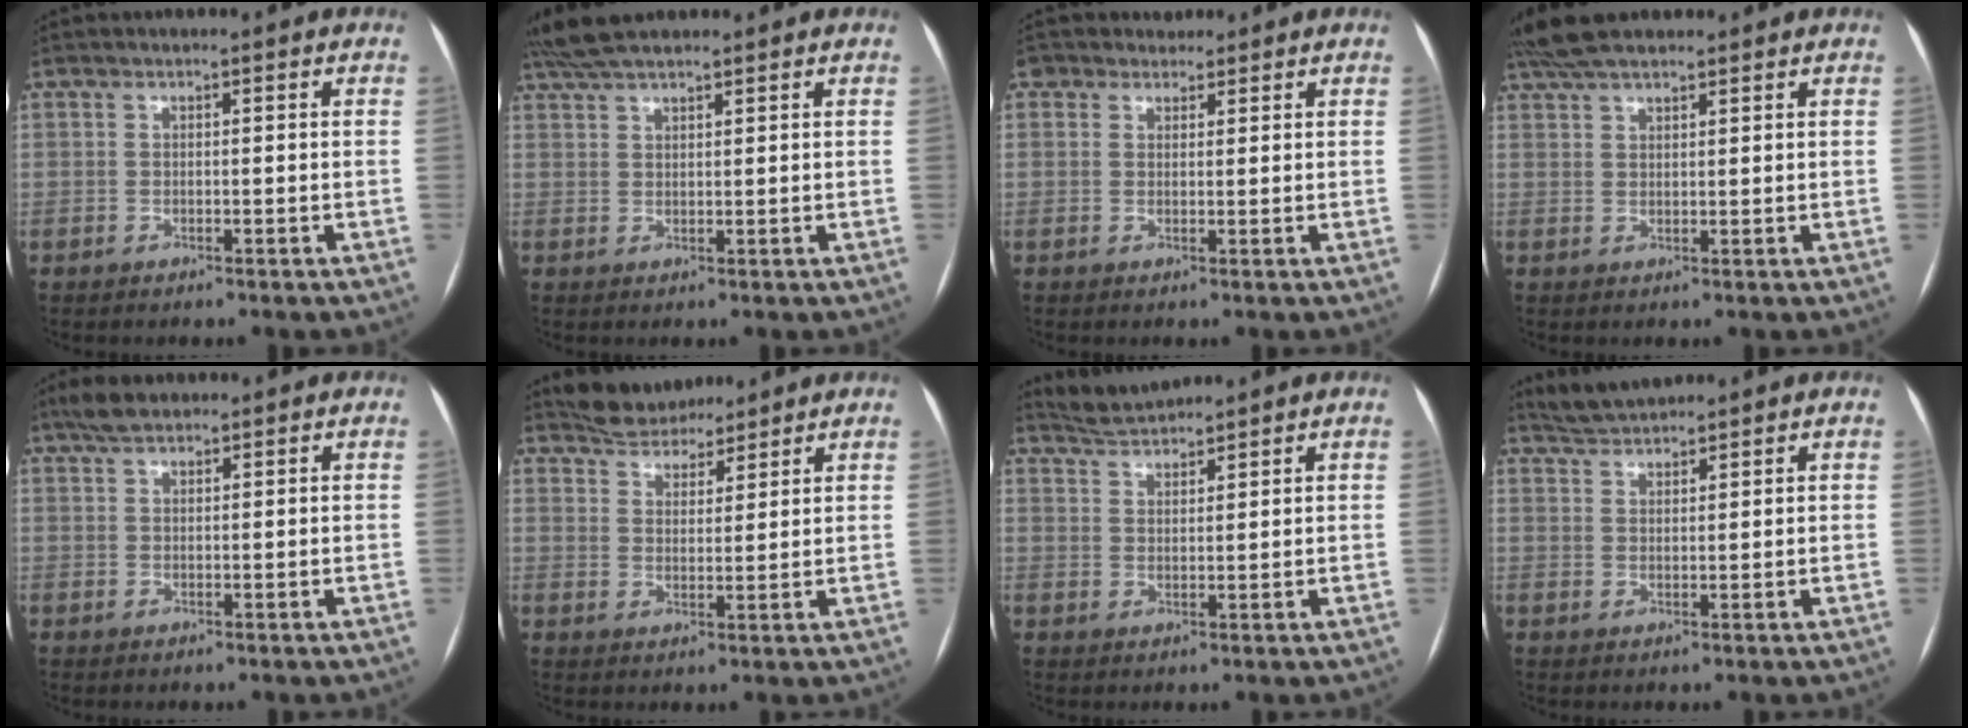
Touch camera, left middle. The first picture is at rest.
{"total": 5.9, "force": [5.2, 1.0, 2.7], "torque": [-0.057, 0.032, 0.099]}
{"total": 2.9, "force": [2.3, 1.7, -0.4], "torque": [0.009, 0.017, 0.035]}
{"total": 7.3, "force": [6.2, 1.8, 3.4], "torque": [-0.067, 0.034, 0.116]}
{"total": 3.6, "force": [2.9, 1.3, 1.7], "torque": [-0.041, 0.014, 0.053]}
{"total": 7.2, "force": [6.8, 2.3, 1.2], "torque": [-0.025, 0.012, 0.117]}
{"total": 4.2, "force": [4.2, -0.3, 0.1], "torque": [-0.014, 0.012, 0.084]}
{"total": 3.9, "force": [3.9, 0.0, 0.4], "torque": [-0.020, 0.017, 0.079]}